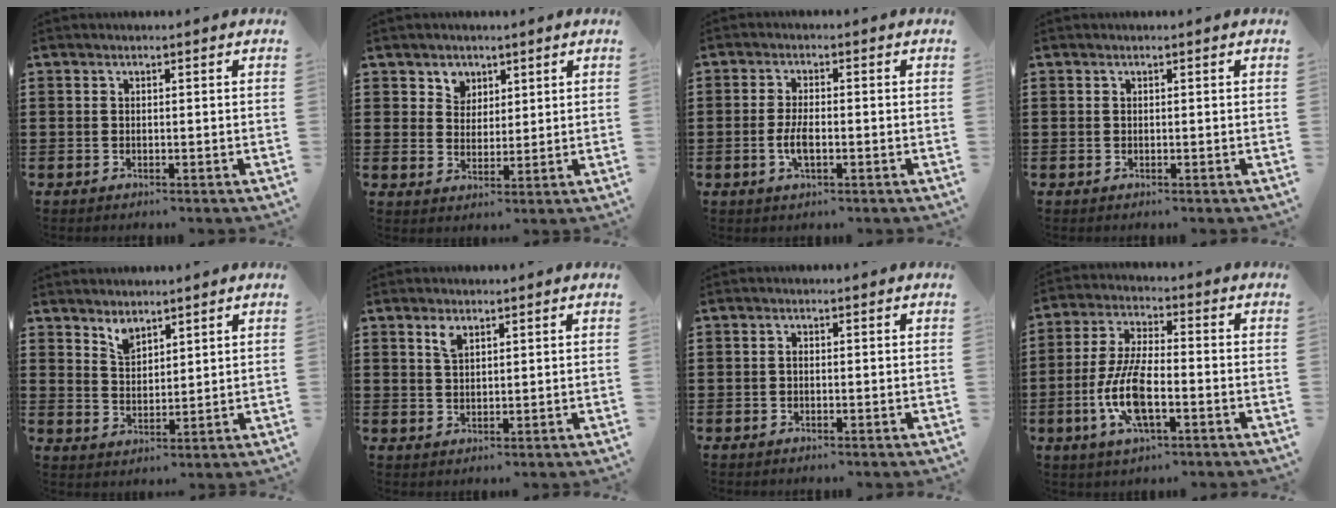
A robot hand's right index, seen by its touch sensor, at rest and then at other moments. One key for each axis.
{"total": 3.7, "fx": 2.2, "fy": 2.9, "fz": 0.0, "tx": -0.018, "ty": 0.013, "tz": 0.039}
{"total": 3.7, "fx": -0.9, "fy": 1.3, "fz": 3.3, "tx": -0.073, "ty": -0.002, "tz": -0.020}
{"total": 0.0}
{"total": 3.1, "fx": 2.8, "fy": 1.3, "fz": 0.5, "tx": -0.020, "ty": 0.001, "tz": 0.053}
{"total": 2.4, "fx": 1.7, "fy": 1.0, "fz": 1.4, "tx": -0.032, "ty": 0.004, "tz": 0.030}
{"total": 0.6, "fx": -0.2, "fy": 0.3, "fz": 0.5, "tx": -0.011, "ty": -0.003, "tz": -0.003}
{"total": 9.7, "fx": -3.0, "fy": 3.3, "fz": 8.5, "tx": -0.195, "ty": -0.012, "tz": -0.061}